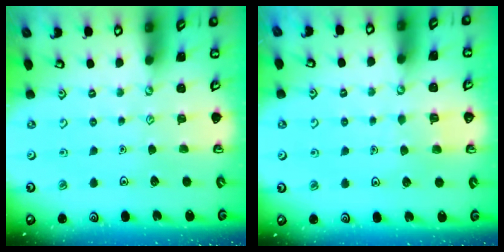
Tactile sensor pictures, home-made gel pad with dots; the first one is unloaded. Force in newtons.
{"total": 3.3, "press": 3.3, "slide": 0.3}